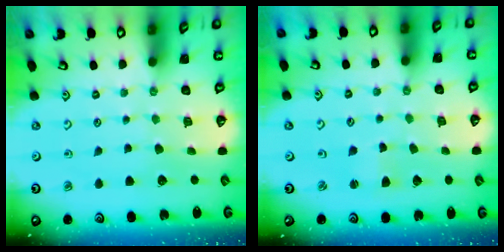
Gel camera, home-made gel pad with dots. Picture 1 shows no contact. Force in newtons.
{"total": 2.1, "press": 2.1, "slide": 0.3}